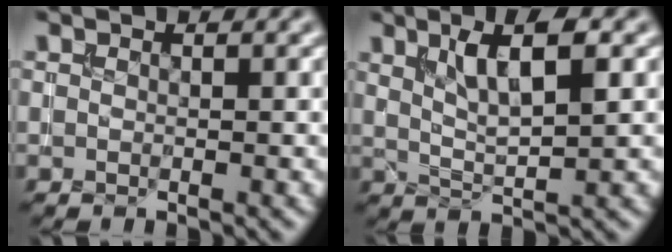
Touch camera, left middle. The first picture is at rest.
{"total": 5.0, "force": [2.1, 1.2, 4.4], "torque": [-0.078, 0.000, 0.037]}